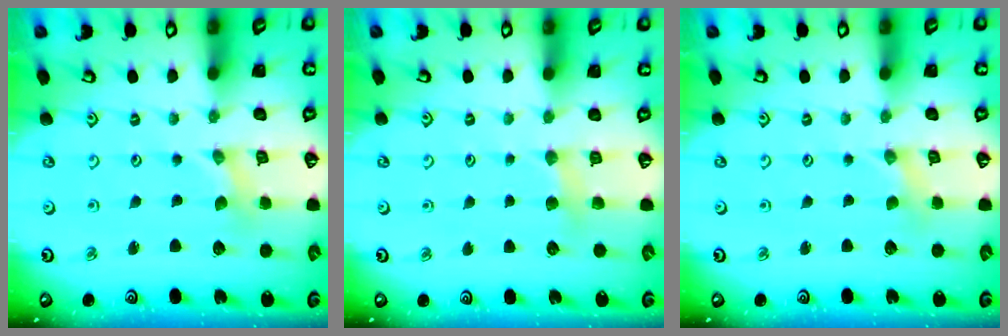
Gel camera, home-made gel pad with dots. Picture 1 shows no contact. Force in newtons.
{"total": 4.5, "press": 4.4, "slide": 0.8}
{"total": 0.0}